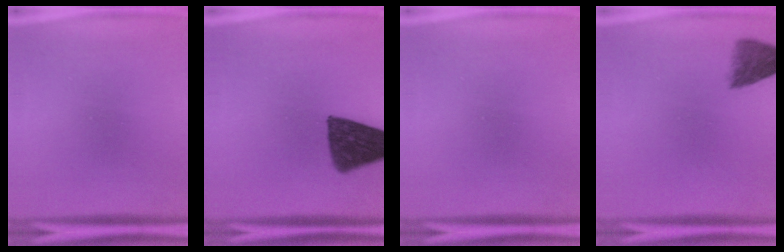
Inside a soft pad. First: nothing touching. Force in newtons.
{"total": 11.6}
{"total": 0.0}
{"total": 5.0}